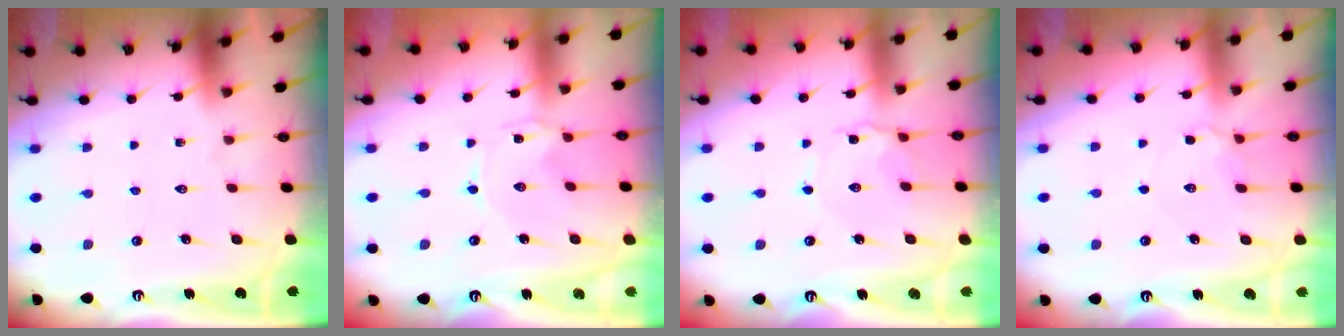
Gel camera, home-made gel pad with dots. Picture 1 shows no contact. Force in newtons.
{"total": 0.0}
{"total": 2.7, "press": 2.7, "slide": 0.2}
{"total": 4.2, "press": 4.2, "slide": 0.6}